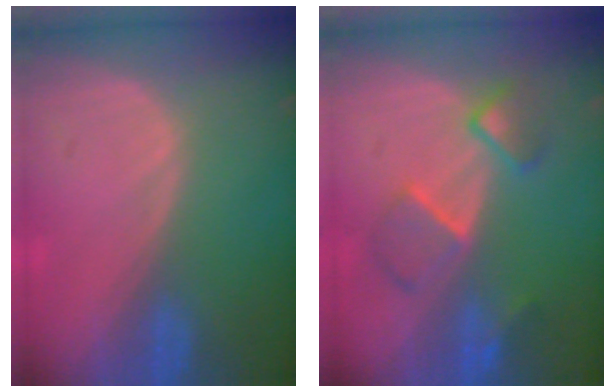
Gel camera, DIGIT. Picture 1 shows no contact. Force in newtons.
{"total": 5.8, "press": 5.8, "slide": 0.2}